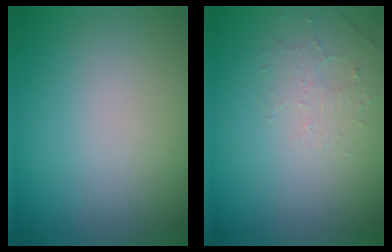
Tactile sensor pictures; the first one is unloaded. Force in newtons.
{"total": 1.3, "press": 0.7, "slide": 1.2}